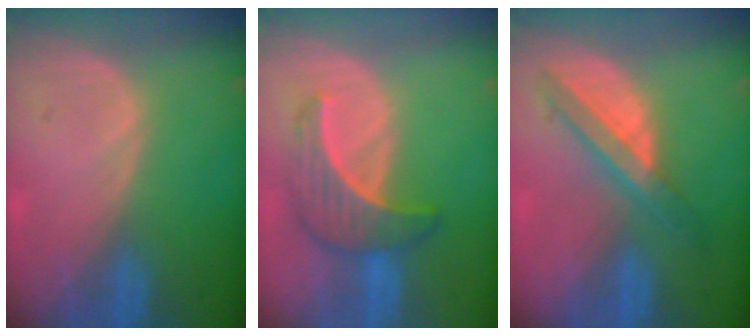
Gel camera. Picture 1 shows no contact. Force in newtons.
{"total": 6.5, "press": 6.4, "slide": 0.9}
{"total": 5.7, "press": 5.6, "slide": 1.4}